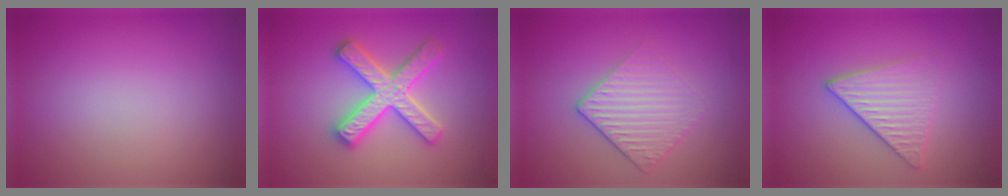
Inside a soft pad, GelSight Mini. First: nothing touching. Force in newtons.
{"total": 4.7, "press": 4.6, "slide": 0.7}
{"total": 3.0, "press": 2.6, "slide": 1.6}
{"total": 3.3, "press": 2.9, "slide": 1.5}